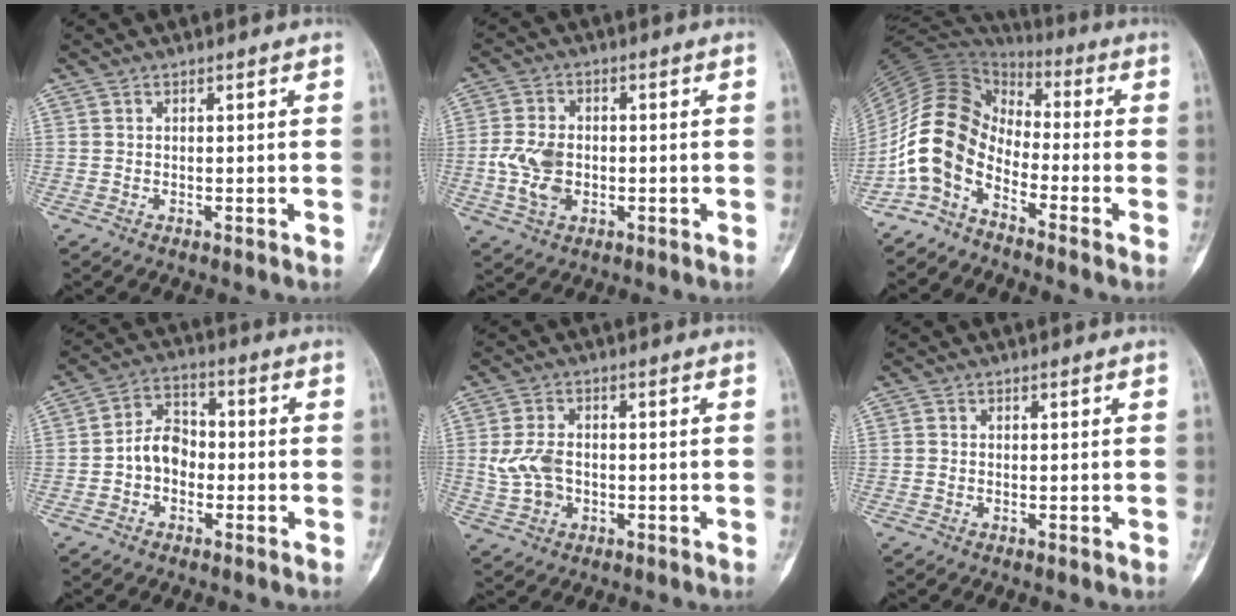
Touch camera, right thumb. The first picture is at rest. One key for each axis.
{"total": 8.0, "fx": -1.1, "fy": 5.6, "fz": 5.6, "tx": -0.106, "ty": 0.005, "tz": -0.020}
{"total": 11.6, "fx": -5.7, "fy": 7.3, "fz": 7.0, "tx": -0.127, "ty": 0.072, "tz": -0.131}
{"total": 7.2, "fx": -1.5, "fy": 5.5, "fz": 4.5, "tx": -0.057, "ty": 0.030, "tz": -0.041}
{"total": 6.4, "fx": -0.4, "fy": 4.6, "fz": 4.4, "tx": -0.082, "ty": 0.005, "tz": -0.003}
{"total": 0.5, "fx": -0.1, "fy": 0.5, "fz": 0.2, "tx": -0.003, "ty": 0.001, "tz": -0.003}